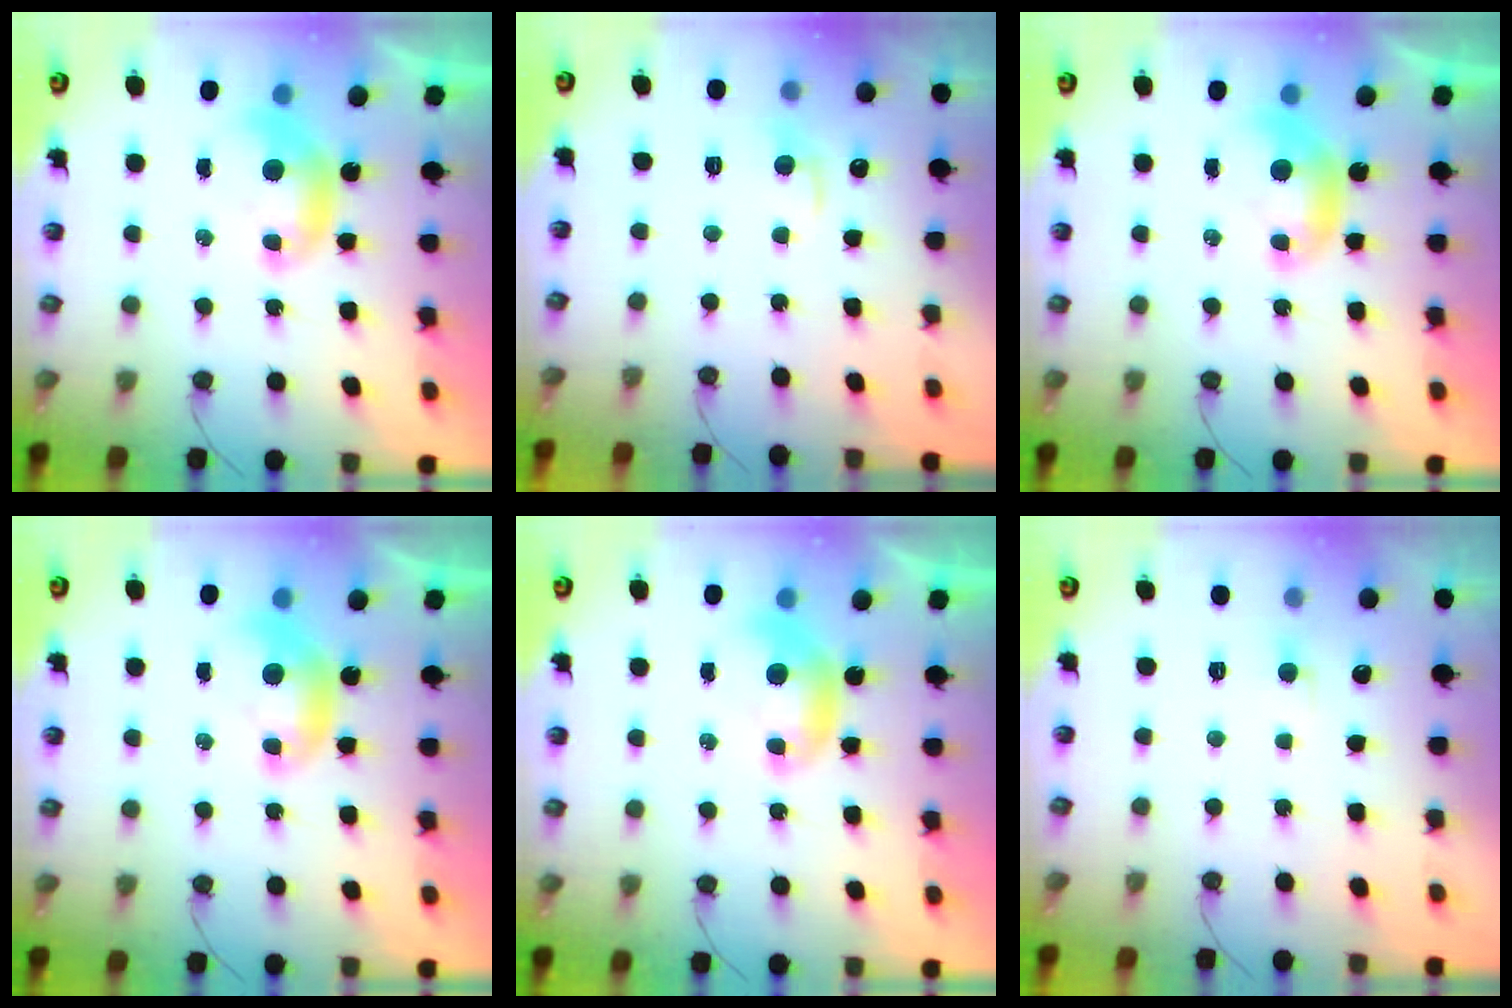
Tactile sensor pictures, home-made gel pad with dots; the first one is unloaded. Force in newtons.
{"total": 0.9, "press": 0.5, "slide": 0.7}
{"total": 0.0}
{"total": 0.0}
{"total": 0.0}
{"total": 1.8, "press": 1.7, "slide": 0.5}